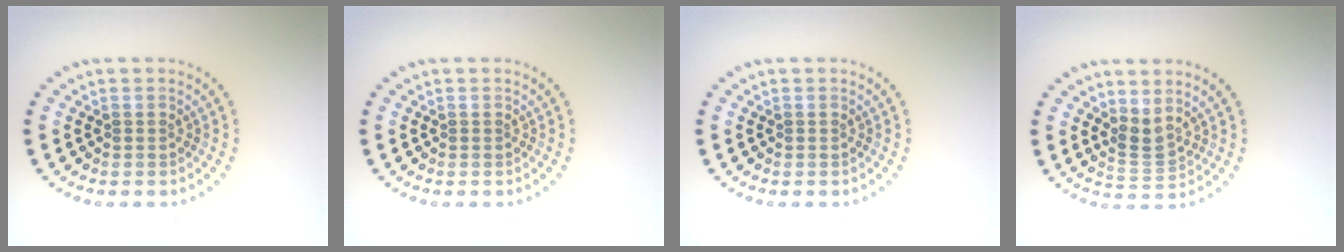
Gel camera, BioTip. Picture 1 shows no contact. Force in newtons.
{"total": 0.0}
{"total": 0.0}
{"total": 2.1, "press": 1.4, "slide": 1.6}